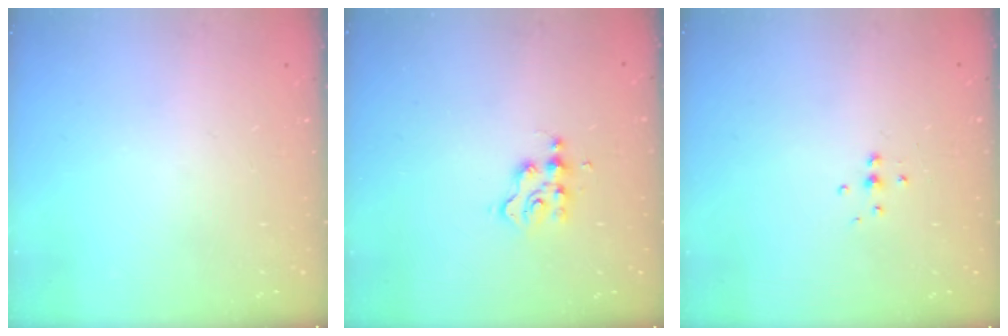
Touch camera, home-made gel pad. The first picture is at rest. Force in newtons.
{"total": 2.7, "press": 2.7, "slide": 0.4}
{"total": 4.3, "press": 4.3, "slide": 0.6}